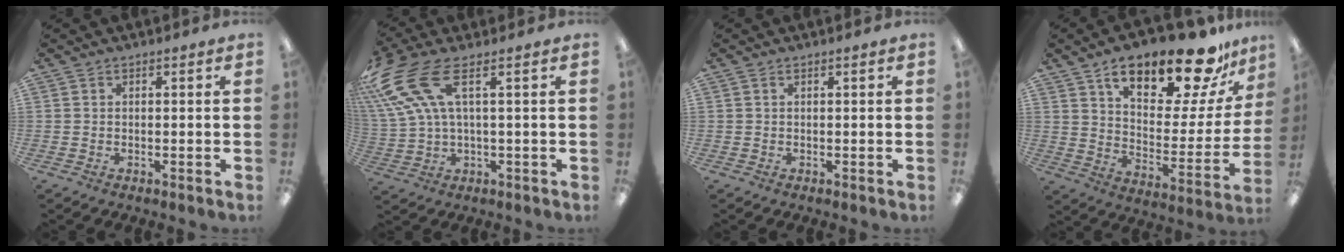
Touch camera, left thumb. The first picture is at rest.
{"total": 14.5, "force": [6.4, 5.6, 11.7], "torque": [-0.262, -0.029, 0.116]}
{"total": 0.0}
{"total": 22.6, "force": [15.6, 8.2, 14.2], "torque": [-0.214, -0.092, 0.258]}